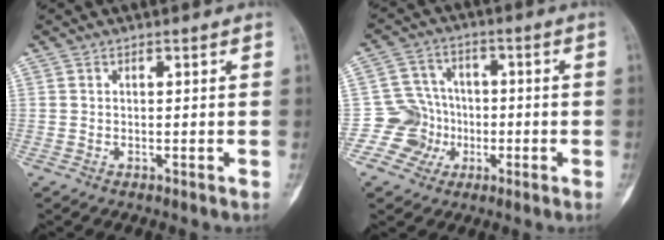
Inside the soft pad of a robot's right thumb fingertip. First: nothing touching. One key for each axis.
{"total": 8.3, "fx": -2.2, "fy": 8.0, "fz": 0.8, "tx": 0.035, "ty": 0.028, "tz": -0.044}